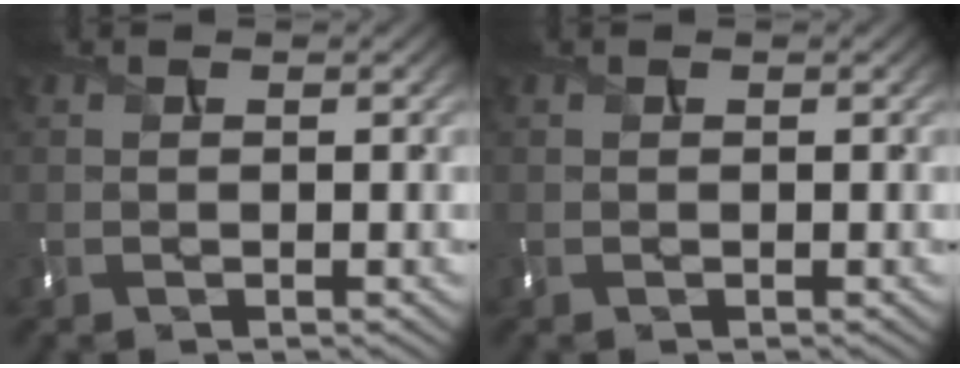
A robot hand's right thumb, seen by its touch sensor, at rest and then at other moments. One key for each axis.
{"total": 0.0}